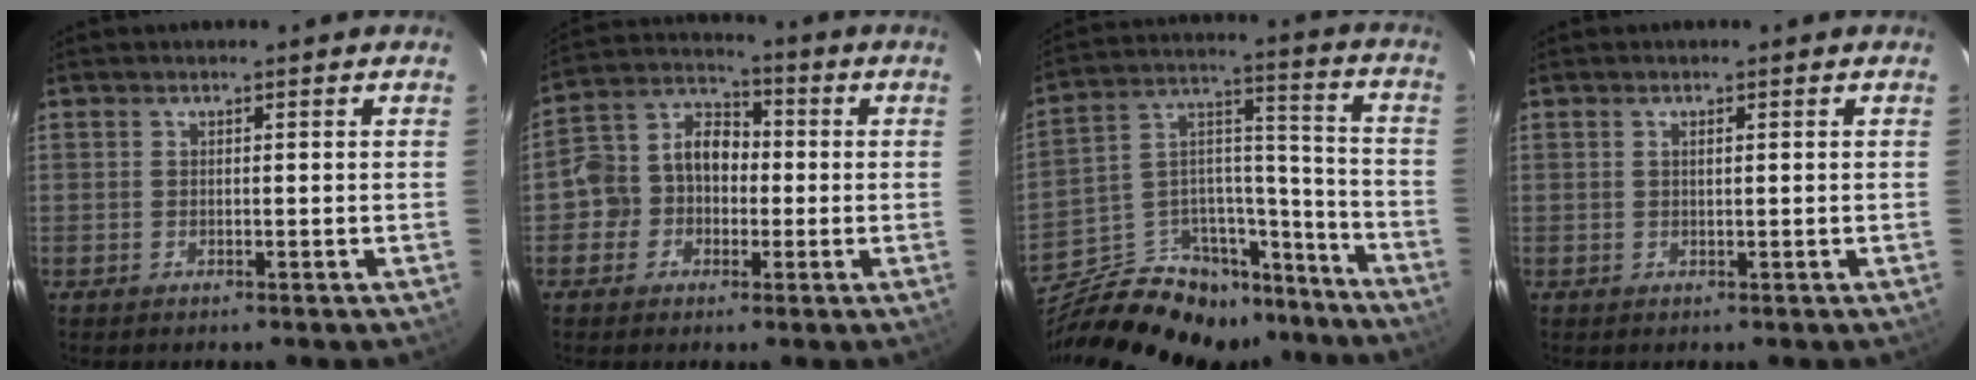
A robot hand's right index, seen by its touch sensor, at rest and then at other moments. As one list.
[{"total": 8.9, "force": [-2.2, 7.9, 3.7], "torque": [-0.079, 0.038, -0.047]}, {"total": 27.1, "force": [-20.7, 13.5, 11.1], "torque": [-0.228, 0.065, -0.295]}, {"total": 0.7, "force": [0.3, 0.2, 0.6], "torque": [-0.012, 0.003, 0.005]}]